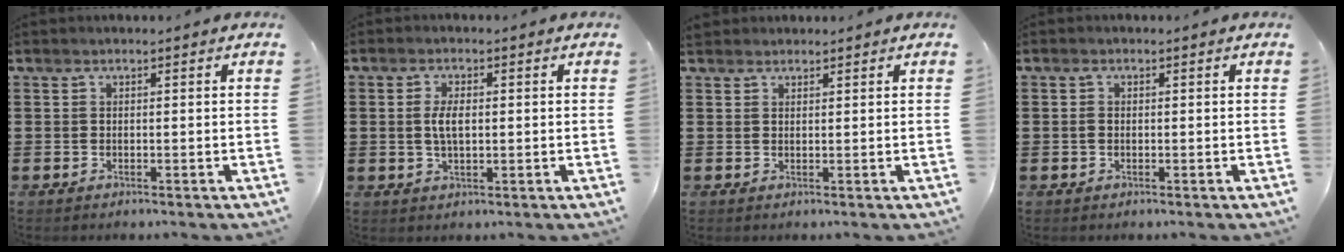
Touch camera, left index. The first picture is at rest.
{"total": 3.5, "force": [0.2, 1.5, 3.1], "torque": [-0.071, 0.002, -0.001]}
{"total": 1.3, "force": [1.2, 0.5, 0.1], "torque": [-0.005, 0.002, 0.024]}
{"total": 1.1, "force": [-0.1, 0.7, 0.9], "torque": [-0.019, 0.004, -0.002]}